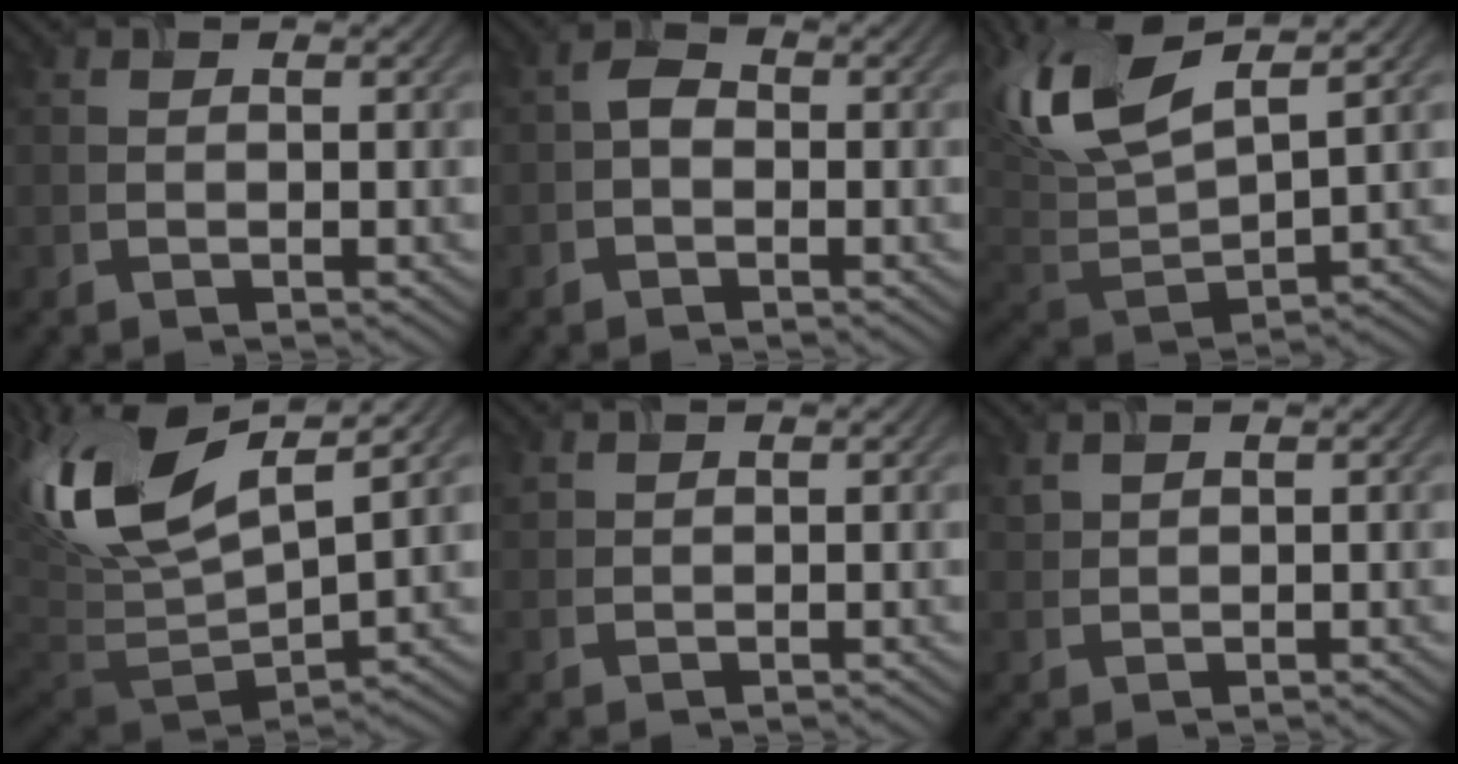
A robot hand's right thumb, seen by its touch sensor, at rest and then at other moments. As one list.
[{"total": 1.9, "force": [-0.5, 1.4, 1.3], "torque": [-0.026, 0.007, -0.015]}, {"total": 12.7, "force": [6.0, 4.9, 10.1], "torque": [-0.243, 0.021, 0.115]}, {"total": 15.4, "force": [5.8, 7.1, 12.4], "torque": [-0.288, 0.017, 0.099]}, {"total": 1.1, "force": [0.8, 0.6, 0.4], "torque": [-0.014, 0.001, 0.021]}, {"total": 1.5, "force": [1.2, 0.5, 0.6], "torque": [-0.022, 0.004, 0.032]}]